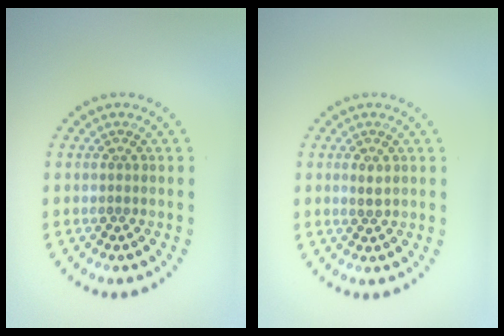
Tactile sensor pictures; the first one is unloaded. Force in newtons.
{"total": 1.1, "press": 1.0, "slide": 0.4}